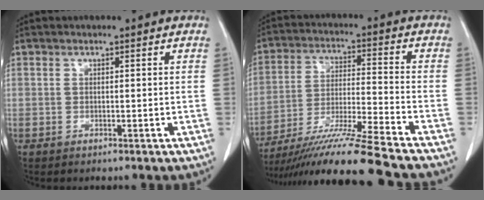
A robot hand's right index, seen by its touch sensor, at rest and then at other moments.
{"total": 16.5, "force": [-13.9, -1.9, 8.6], "torque": [-0.164, -0.031, -0.242]}